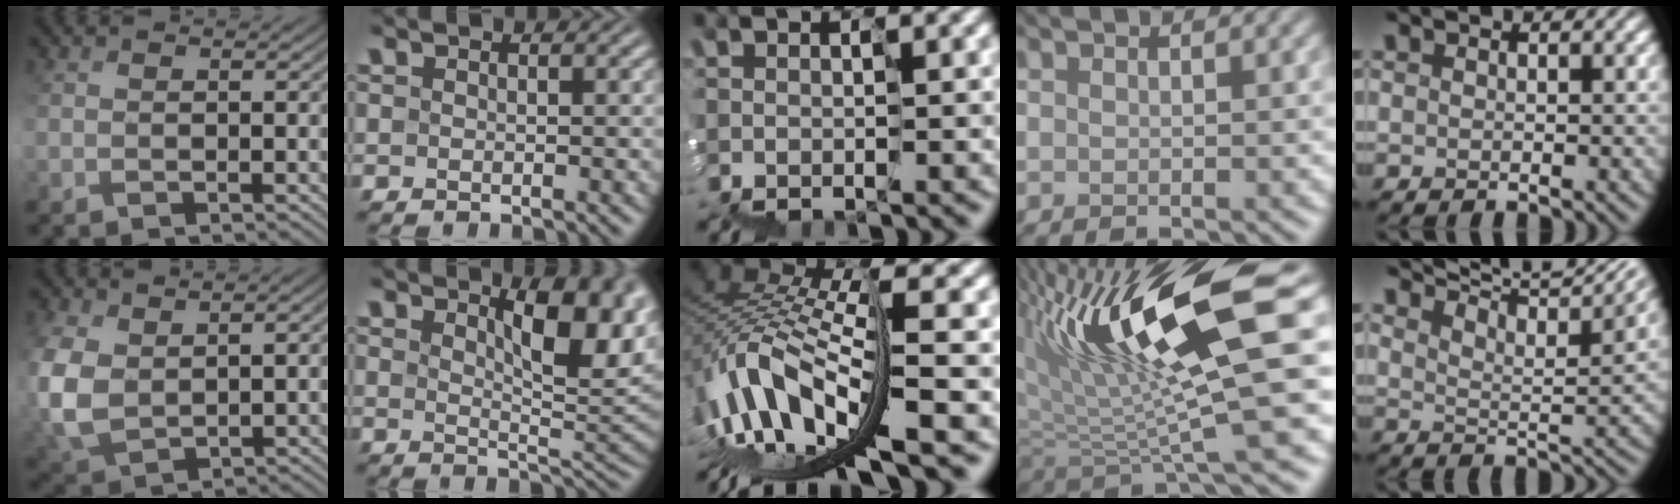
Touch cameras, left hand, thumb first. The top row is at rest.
{"thumb": {"total": 8.5, "force": [1.5, 5.6, 6.3], "torque": [-0.181, -0.007, 0.038]}, "index": {"total": 7.9, "force": [3.1, 2.5, 6.8], "torque": [-0.096, 0.000, 0.051]}, "middle": {"total": 10.7, "force": [-3.0, 3.6, 9.7], "torque": [-0.230, 0.017, -0.035]}, "ring": {"total": 12.2, "force": [3.2, 2.5, 11.5], "torque": [-0.191, -0.008, 0.058]}, "little": {"total": 9.3, "force": [7.9, 1.7, 4.5], "torque": [-0.078, 0.003, 0.105]}}